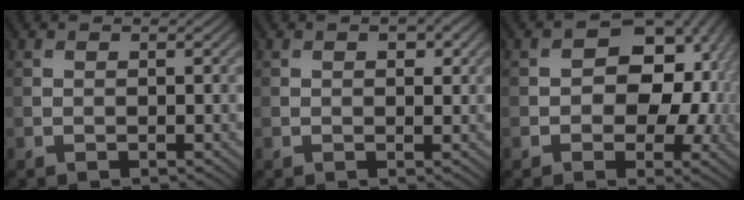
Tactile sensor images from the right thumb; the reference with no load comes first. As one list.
[{"total": 1.8, "force": [0.6, 0.9, 1.4], "torque": [-0.020, -0.001, 0.013]}, {"total": 10.4, "force": [0.4, 7.0, 7.8], "torque": [-0.094, 0.002, 0.008]}]